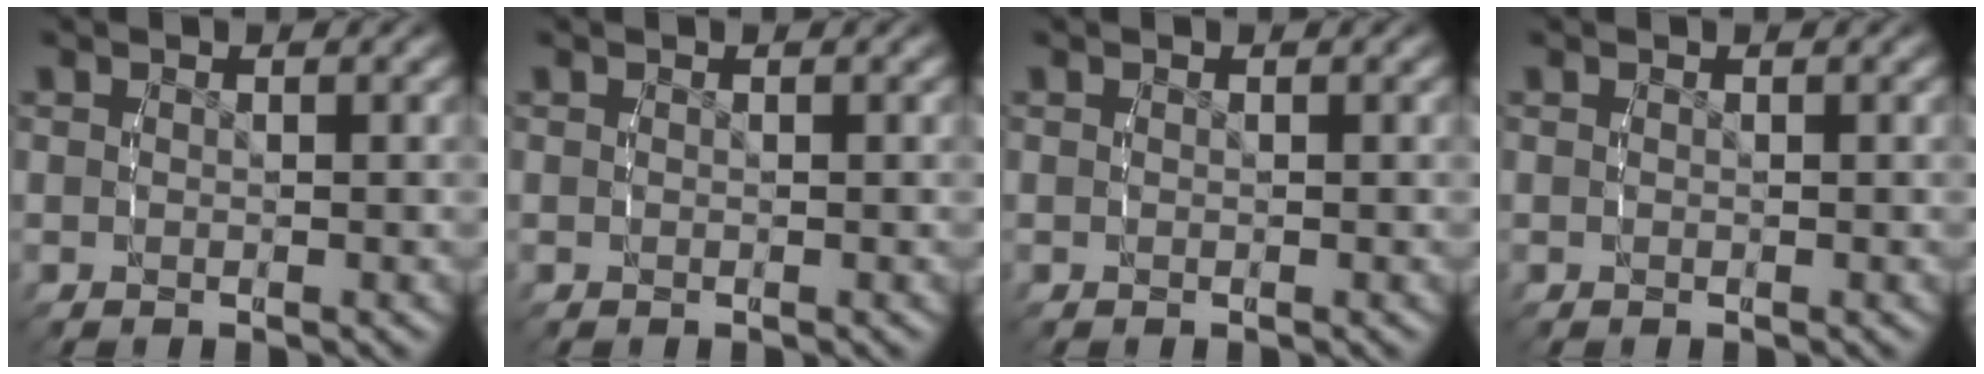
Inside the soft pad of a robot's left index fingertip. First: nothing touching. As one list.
[{"total": 0.0}, {"total": 0.0}, {"total": 0.0}]